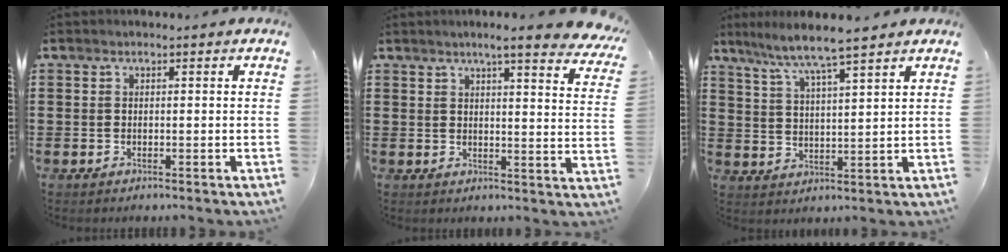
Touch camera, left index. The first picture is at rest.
{"total": 5.6, "force": [4.5, -0.3, 3.3], "torque": [-0.070, -0.021, 0.074]}
{"total": 5.8, "force": [5.1, -0.4, 2.9], "torque": [-0.075, -0.027, 0.083]}